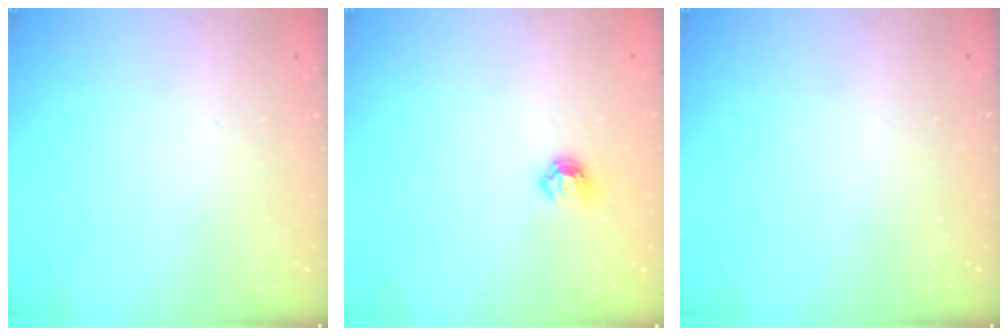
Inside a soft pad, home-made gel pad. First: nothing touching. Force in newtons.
{"total": 5.2, "press": 5.1, "slide": 0.8}
{"total": 0.0}